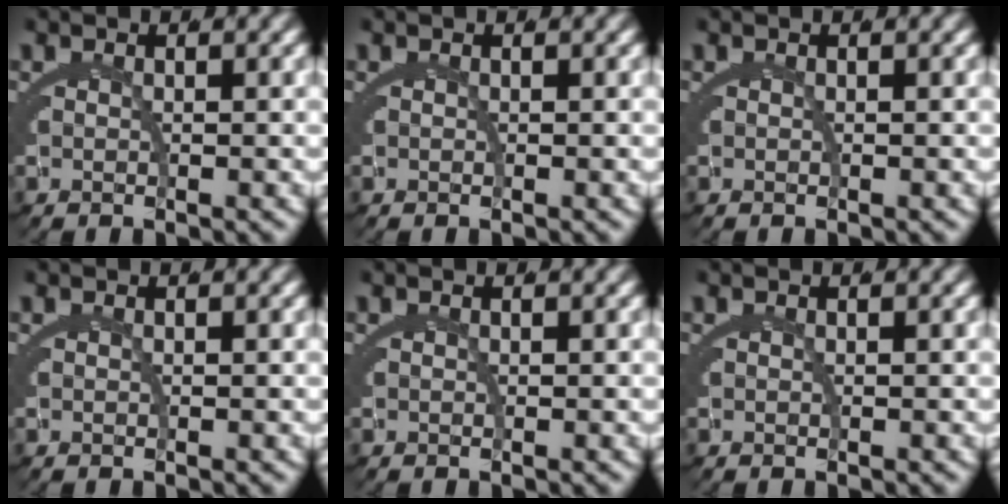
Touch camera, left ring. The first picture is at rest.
{"total": 0.0}
{"total": 0.0}
{"total": 0.0}
{"total": 0.0}
{"total": 0.0}